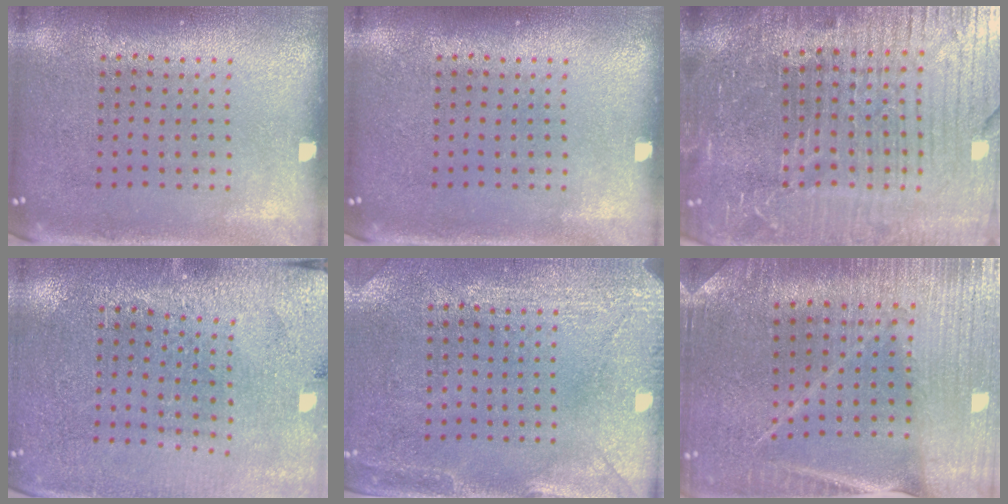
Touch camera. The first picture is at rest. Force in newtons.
{"total": 0.0}
{"total": 6.8, "press": 5.9, "slide": 3.3}
{"total": 2.8, "press": 2.8, "slide": 0.1}
{"total": 3.0, "press": 2.7, "slide": 1.1}
{"total": 2.6, "press": 2.6, "slide": 0.4}